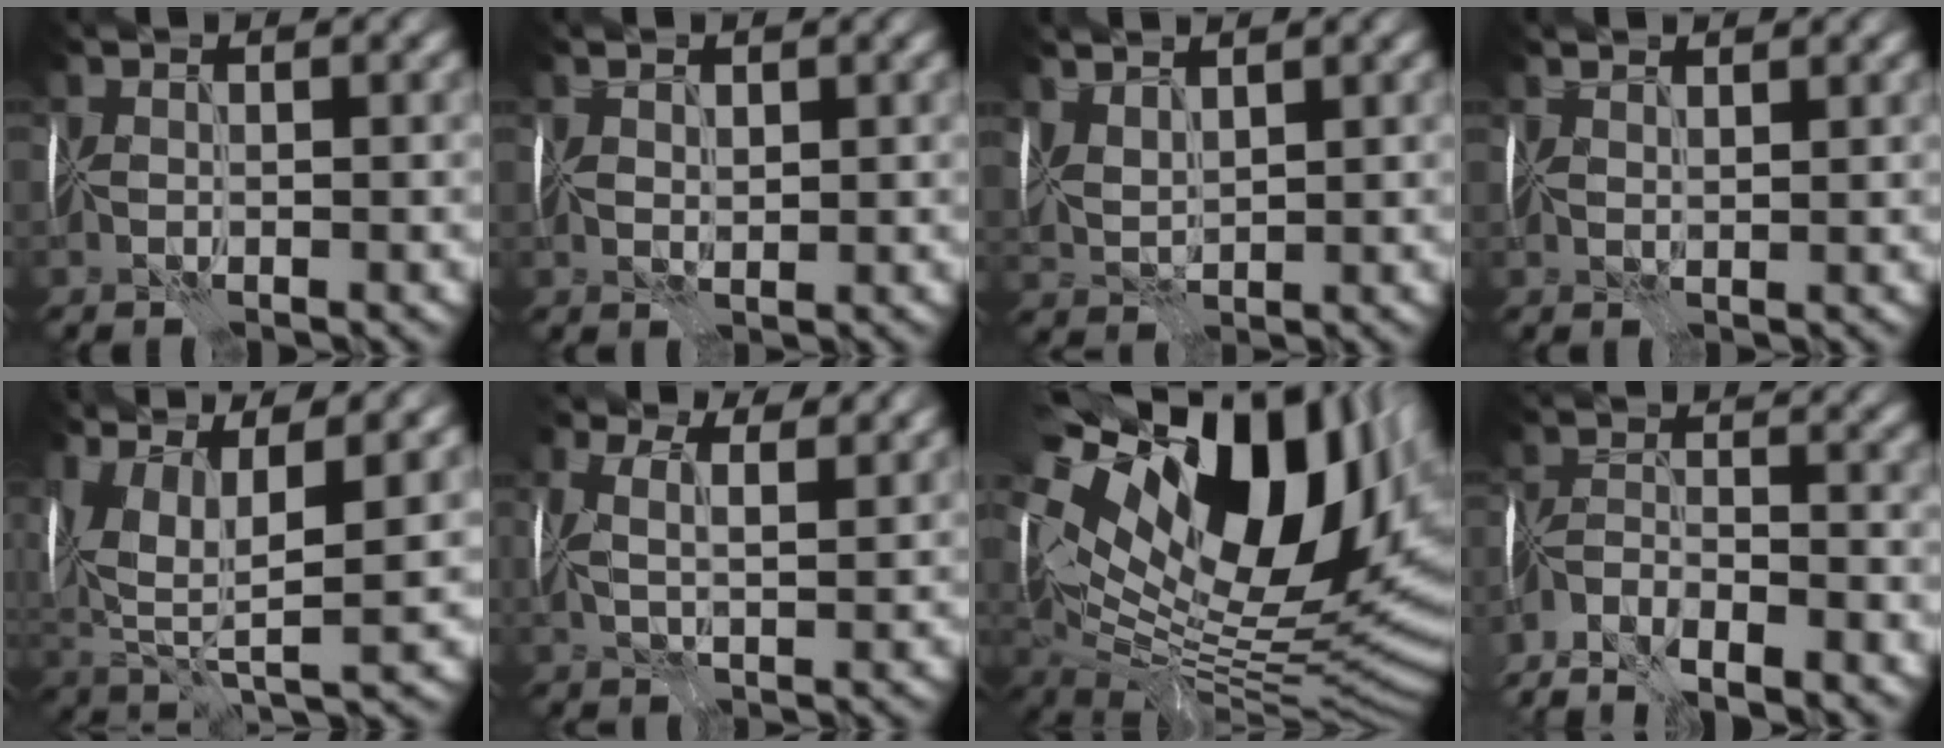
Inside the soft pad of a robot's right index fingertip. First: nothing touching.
{"total": 1.5, "force": [1.0, 0.8, 0.7], "torque": [-0.018, 0.005, 0.016]}
{"total": 3.3, "force": [2.4, 1.4, 1.8], "torque": [-0.050, 0.010, 0.050]}
{"total": 2.3, "force": [2.1, 0.5, 0.7], "torque": [-0.020, 0.008, 0.034]}
{"total": 10.6, "force": [4.9, 3.9, 8.6], "torque": [-0.184, 0.008, 0.095]}
{"total": 9.7, "force": [5.7, 5.1, 5.9], "torque": [-0.098, 0.042, 0.058]}
{"total": 18.9, "force": [6.5, 9.3, 15.1], "torque": [-0.239, 0.028, 0.116]}
{"total": 7.2, "force": [-5.9, 2.5, 3.2], "torque": [-0.056, -0.005, -0.108]}